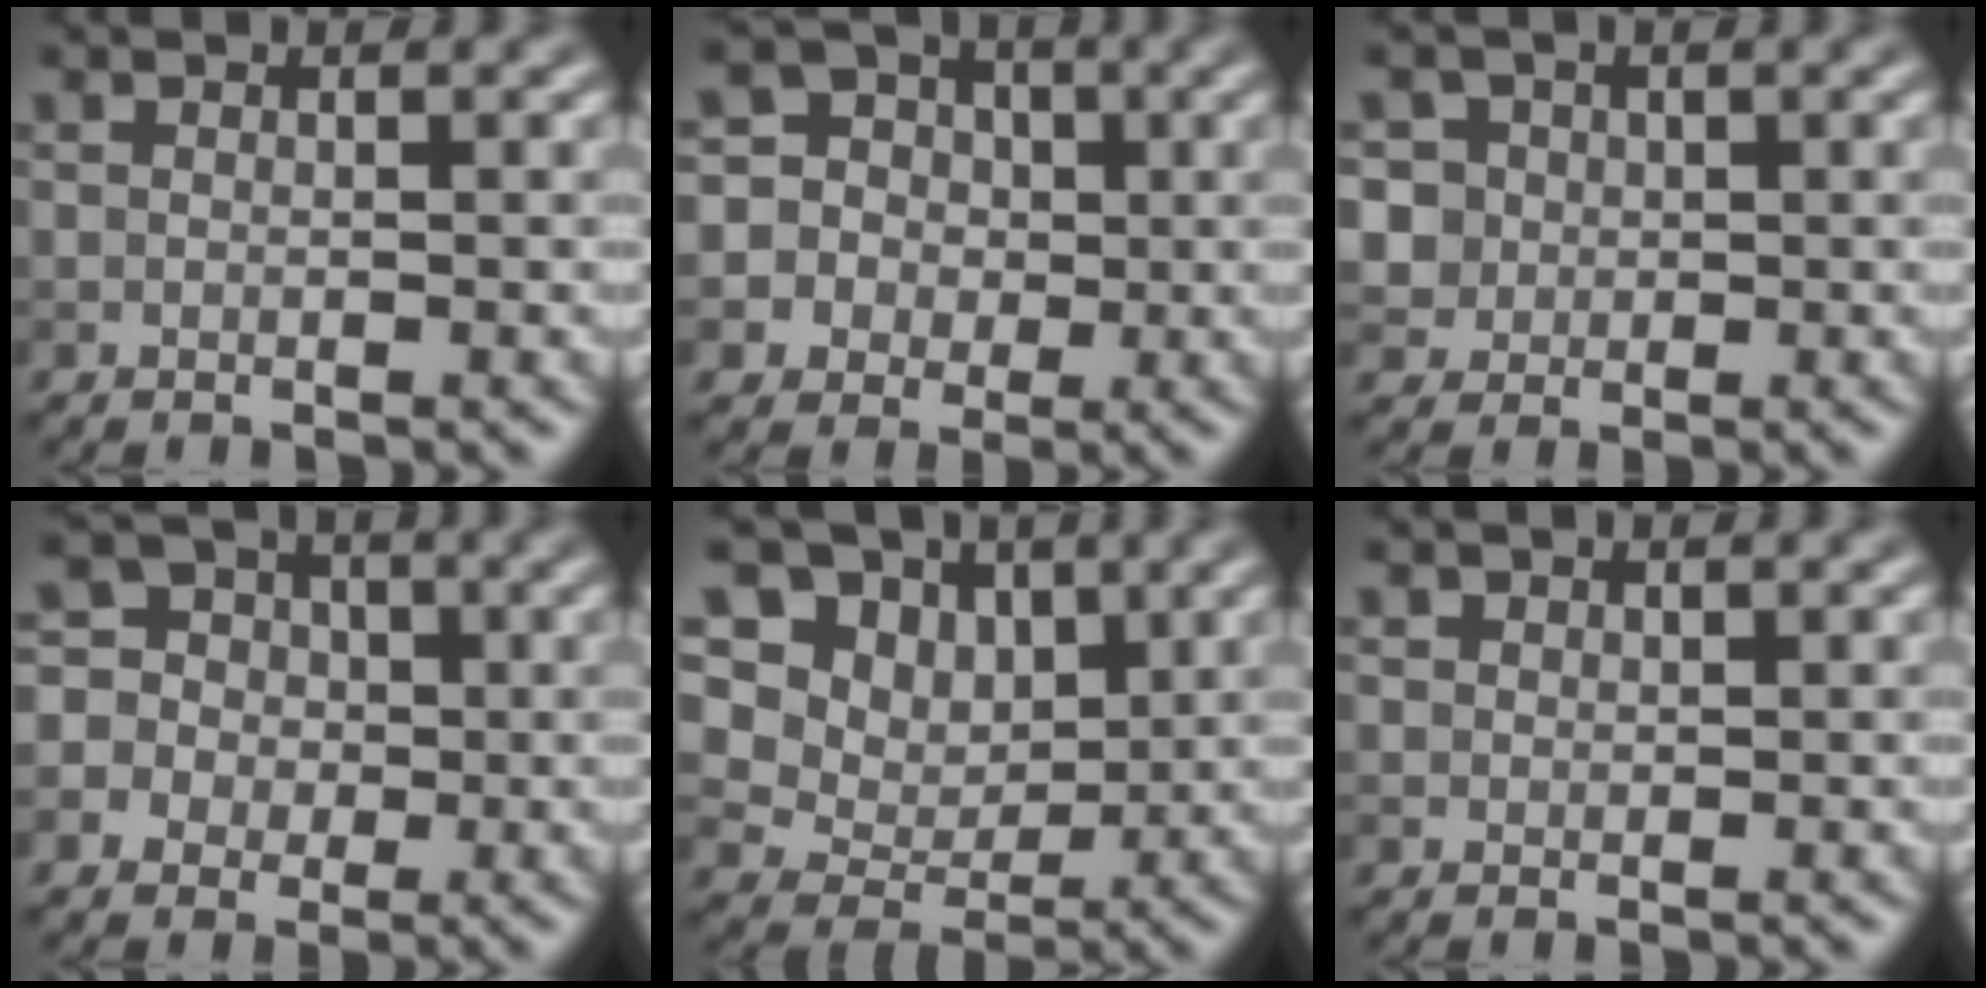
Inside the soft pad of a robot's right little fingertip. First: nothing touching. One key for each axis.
{"total": 7.3, "fx": 0.2, "fy": 7.1, "fz": 1.5, "tx": -0.046, "ty": 0.032, "tz": -0.005}
{"total": 5.1, "fx": 1.7, "fy": 4.5, "fz": 1.7, "tx": -0.026, "ty": 0.023, "tz": 0.017}
{"total": 6.7, "fx": -1.0, "fy": 6.5, "fz": 1.5, "tx": -0.032, "ty": 0.026, "tz": -0.049}
{"total": 11.8, "fx": 5.7, "fy": 8.6, "fz": 5.8, "tx": -0.112, "ty": 0.011, "tz": 0.102}
{"total": 0.9, "fx": 0.6, "fy": 0.7, "fz": 0.1, "tx": 0.001, "ty": -0.003, "tz": 0.010}